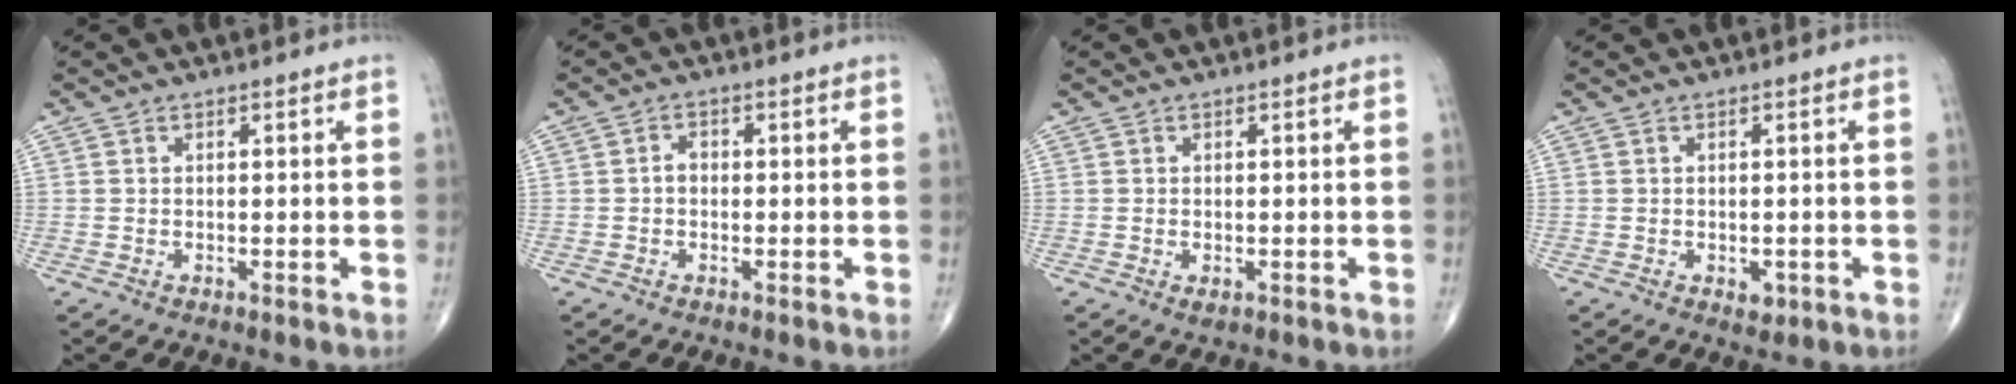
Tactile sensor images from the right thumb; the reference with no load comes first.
{"total": 1.7, "force": [-0.3, 1.2, 1.1], "torque": [-0.009, 0.007, -0.009]}
{"total": 1.1, "force": [-0.2, 0.6, 0.9], "torque": [-0.014, -0.004, -0.002]}
{"total": 1.9, "force": [-0.6, 1.2, 1.3], "torque": [-0.009, -0.001, -0.004]}